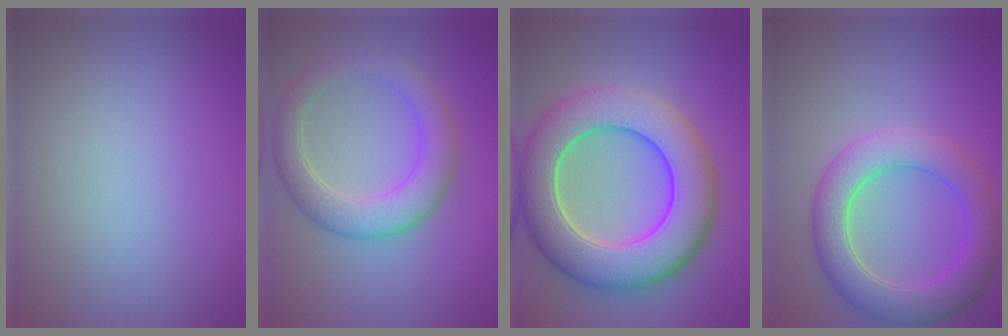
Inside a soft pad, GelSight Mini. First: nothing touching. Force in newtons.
{"total": 4.5, "press": 4.5, "slide": 0.3}
{"total": 10.2, "press": 10.2, "slide": 0.8}
{"total": 5.5, "press": 5.5, "slide": 0.2}